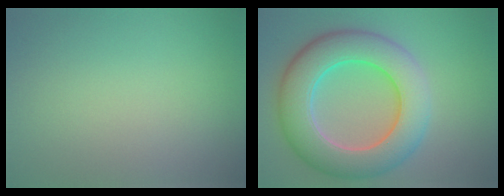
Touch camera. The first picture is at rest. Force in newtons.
{"total": 9.4, "press": 9.4, "slide": 0.5}